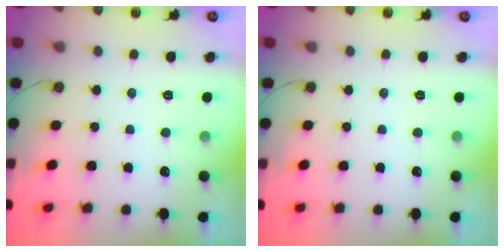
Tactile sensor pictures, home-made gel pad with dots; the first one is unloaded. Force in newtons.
{"total": 0.0}